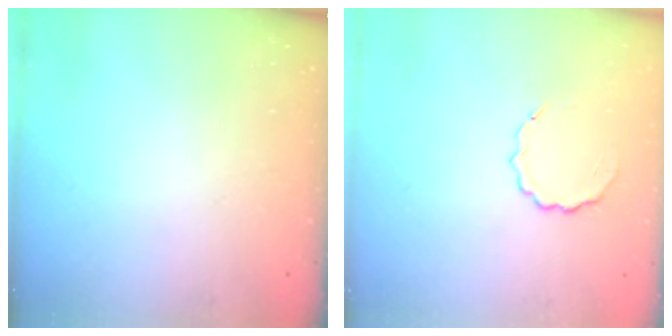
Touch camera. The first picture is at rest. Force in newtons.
{"total": 5.0, "press": 4.8, "slide": 1.3}